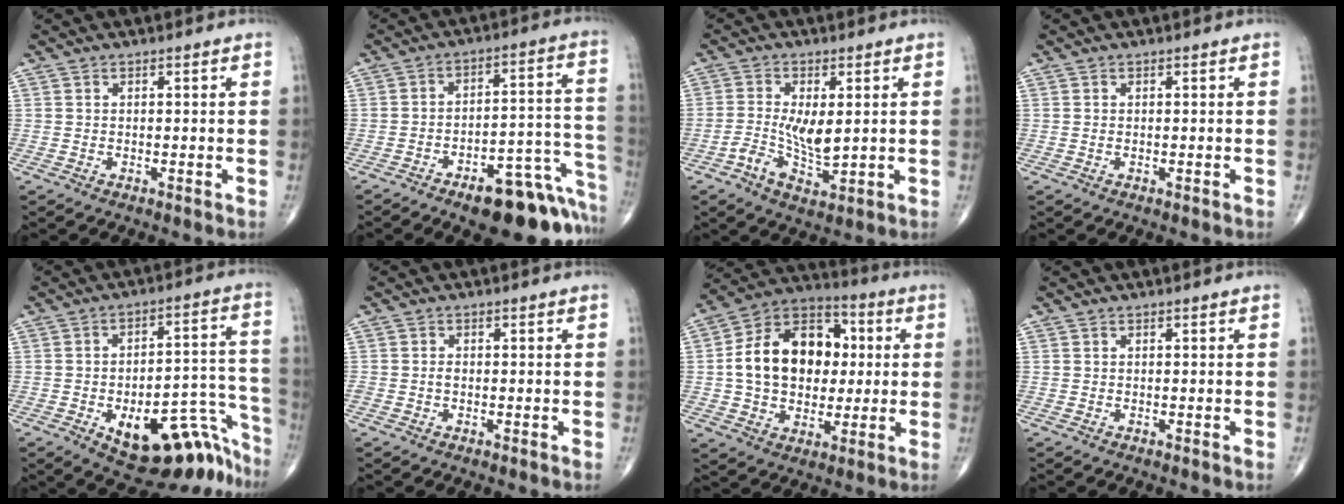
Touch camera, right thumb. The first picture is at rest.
{"total": 17.6, "force": [-11.1, 6.7, 11.9], "torque": [-0.074, 0.106, -0.149]}
{"total": 7.0, "force": [-0.2, 3.3, 6.2], "torque": [-0.109, -0.002, -0.001]}
{"total": 0.0}
{"total": 19.6, "force": [-11.9, 8.8, 12.9], "torque": [-0.068, 0.123, -0.158]}
{"total": 1.0, "force": [-0.3, 0.7, 0.7], "torque": [-0.013, 0.001, -0.005]}
{"total": 19.2, "force": [1.6, 13.9, 13.2], "torque": [-0.179, 0.023, 0.022]}
{"total": 0.0}